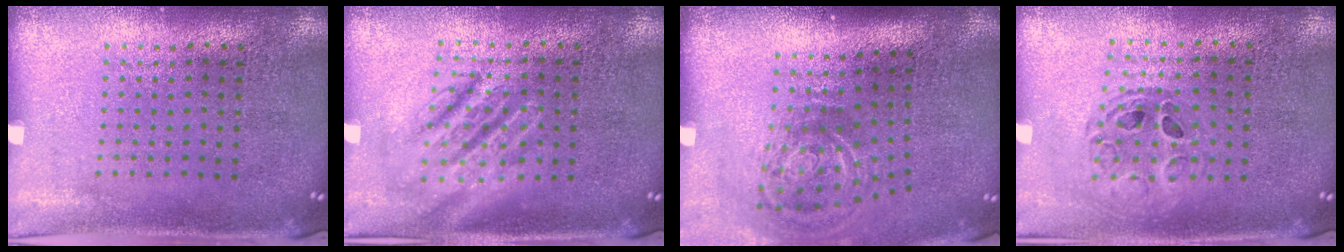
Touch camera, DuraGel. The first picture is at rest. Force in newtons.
{"total": 2.7, "press": 2.7, "slide": 0.3}
{"total": 2.1, "press": 1.2, "slide": 1.7}
{"total": 0.8, "press": 0.8, "slide": 0.1}